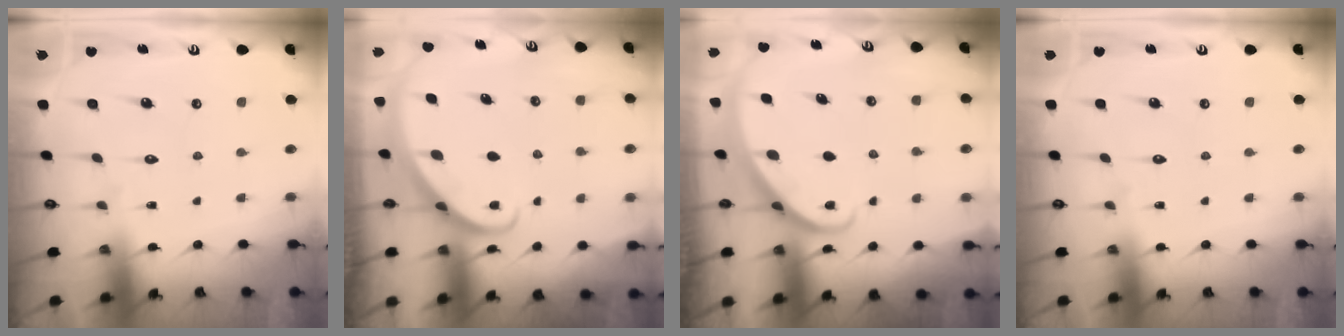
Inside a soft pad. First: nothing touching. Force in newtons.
{"total": 2.7, "press": 2.7, "slide": 0.2}
{"total": 1.9, "press": 1.9, "slide": 0.2}
{"total": 0.0}